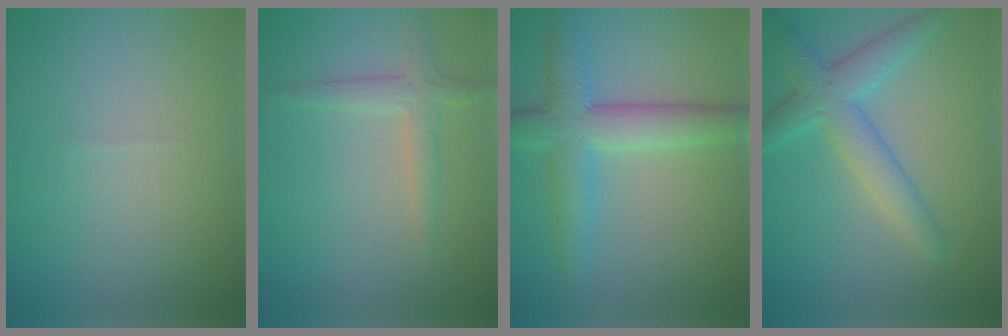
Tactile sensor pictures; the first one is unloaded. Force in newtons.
{"total": 2.1, "press": 2.1, "slide": 0.1}
{"total": 5.4, "press": 5.4, "slide": 0.1}
{"total": 4.3, "press": 4.3, "slide": 0.2}